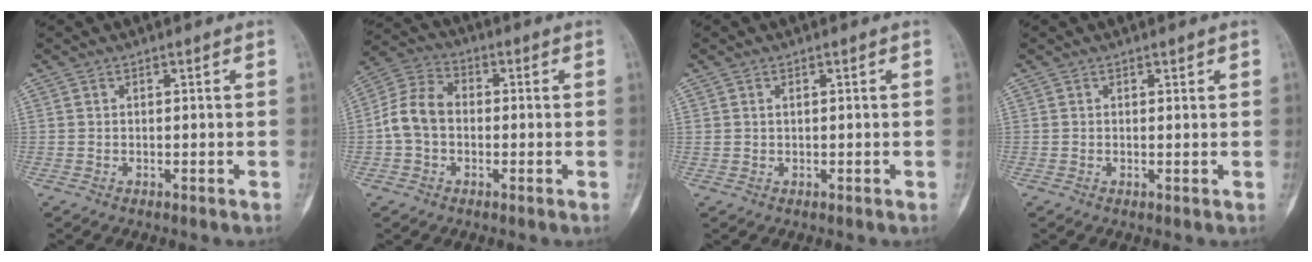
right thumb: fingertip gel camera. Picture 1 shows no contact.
{"total": 8.6, "force": [-0.8, 6.5, 5.6], "torque": [-0.097, 0.029, -0.027]}
{"total": 0.8, "force": [0.3, 0.6, 0.5], "torque": [-0.003, 0.002, 0.006]}
{"total": 0.7, "force": [0.5, 0.4, 0.3], "torque": [0.006, -0.003, 0.005]}